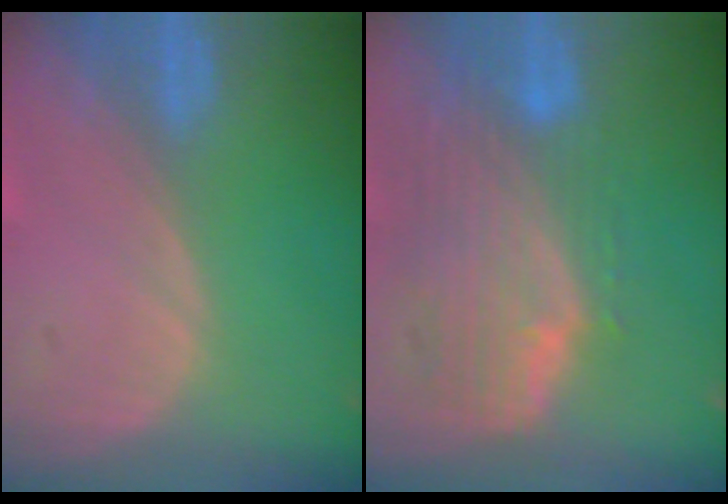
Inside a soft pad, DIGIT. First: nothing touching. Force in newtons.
{"total": 10.2, "press": 8.9, "slide": 4.9}